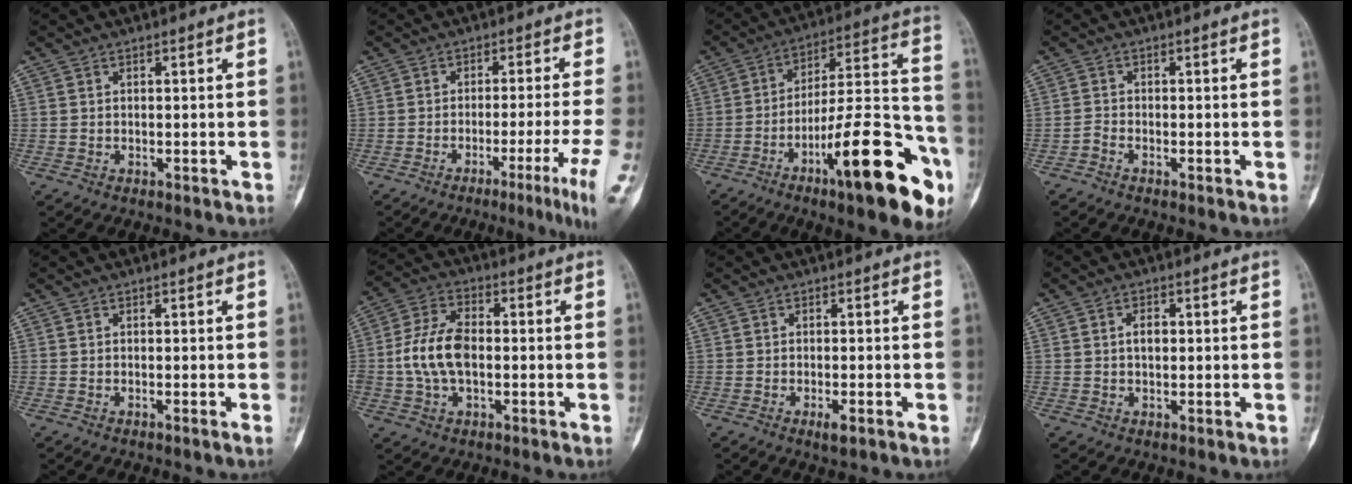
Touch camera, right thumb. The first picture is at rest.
{"total": 8.7, "force": [-4.0, -1.3, 7.6], "torque": [-0.122, -0.002, -0.062]}
{"total": 24.6, "force": [-11.2, 6.3, 20.9], "torque": [-0.274, 0.064, -0.168]}
{"total": 1.1, "force": [-1.0, 0.2, 0.4], "torque": [-0.008, 0.001, -0.026]}
{"total": 0.5, "force": [-0.3, -0.2, 0.4], "torque": [-0.001, 0.003, -0.007]}
{"total": 10.4, "force": [-0.8, 6.2, 8.3], "torque": [-0.167, 0.023, -0.019]}
{"total": 1.9, "force": [-0.9, 0.4, 1.6], "torque": [-0.028, -0.004, -0.017]}
{"total": 2.3, "force": [0.2, 1.4, 1.8], "torque": [-0.026, 0.003, 0.000]}